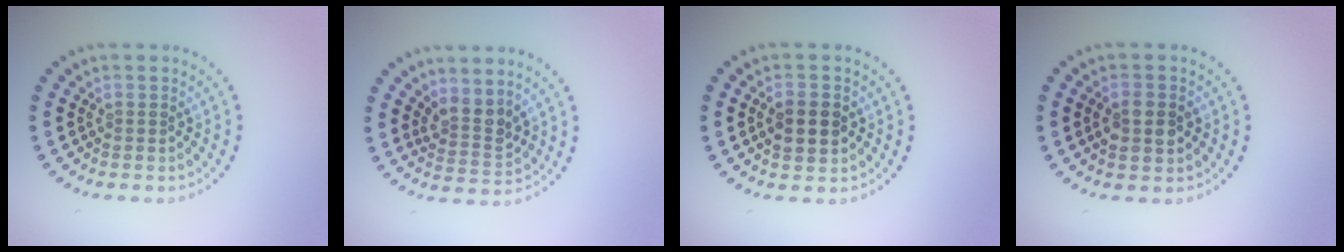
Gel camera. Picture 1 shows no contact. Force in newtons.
{"total": 2.6, "press": 1.9, "slide": 1.8}
{"total": 3.5, "press": 3.5, "slide": 0.2}
{"total": 2.9, "press": 2.9, "slide": 0.2}